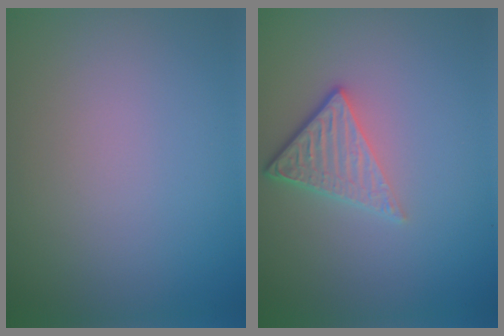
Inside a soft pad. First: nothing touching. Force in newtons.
{"total": 3.7, "press": 2.7, "slide": 2.6}